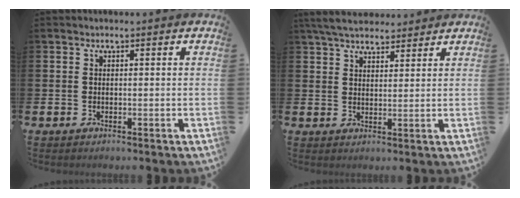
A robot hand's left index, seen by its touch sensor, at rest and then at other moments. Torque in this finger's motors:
{"motor_torque": [1.11, -1.03, 0.52, 0.21]}